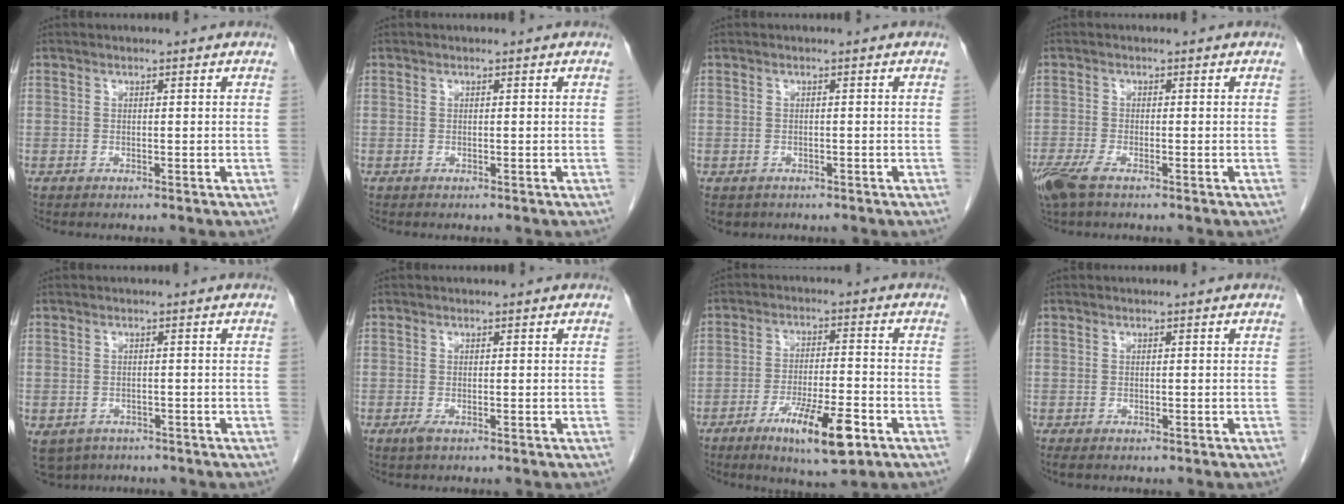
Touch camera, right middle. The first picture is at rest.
{"total": 0.0}
{"total": 2.9, "force": [-1.8, 2.1, 0.8], "torque": [-0.015, -0.003, -0.024]}
{"total": 4.7, "force": [-3.1, 1.2, 3.4], "torque": [-0.075, -0.013, -0.058]}
{"total": 6.6, "force": [-3.8, 5.0, 2.0], "torque": [-0.048, -0.003, -0.052]}
{"total": 1.0, "force": [-0.5, 0.2, 0.8], "torque": [-0.016, -0.002, -0.008]}
{"total": 10.2, "force": [-5.4, 1.5, 8.6], "torque": [-0.149, -0.015, -0.085]}
{"total": 1.0, "force": [-0.7, 0.5, 0.6], "torque": [-0.010, -0.002, -0.008]}